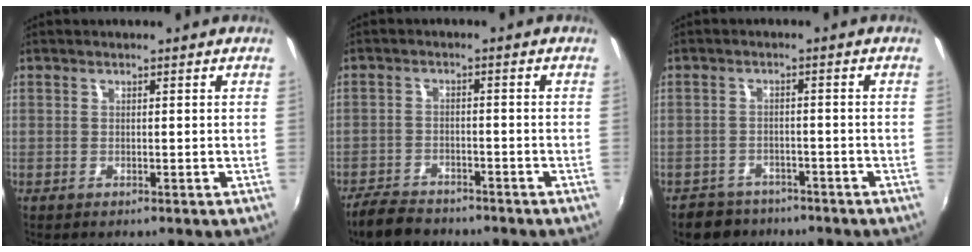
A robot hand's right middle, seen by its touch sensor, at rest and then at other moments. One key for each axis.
{"total": 6.9, "fx": -6.0, "fy": 2.7, "fz": 2.2, "tx": -0.073, "ty": -0.006, "tz": -0.101}
{"total": 5.8, "fx": -4.9, "fy": 3.2, "fz": 0.6, "tx": -0.029, "ty": 0.005, "tz": -0.078}